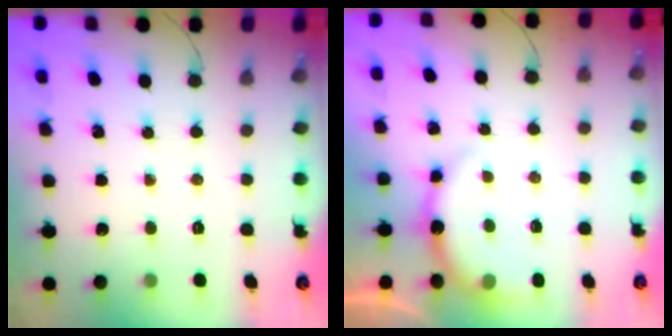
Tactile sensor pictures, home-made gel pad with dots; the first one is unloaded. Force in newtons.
{"total": 8.1, "press": 8.0, "slide": 1.4}